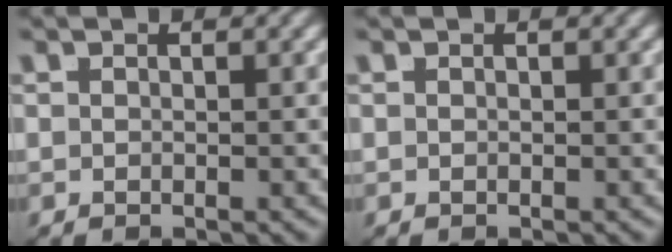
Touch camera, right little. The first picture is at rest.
{"total": 0.0}